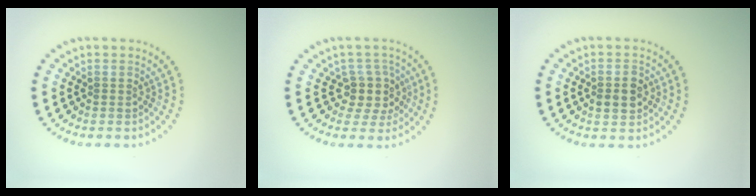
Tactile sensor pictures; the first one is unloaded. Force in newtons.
{"total": 2.8, "press": 2.2, "slide": 1.8}
{"total": 2.9, "press": 2.9, "slide": 0.1}